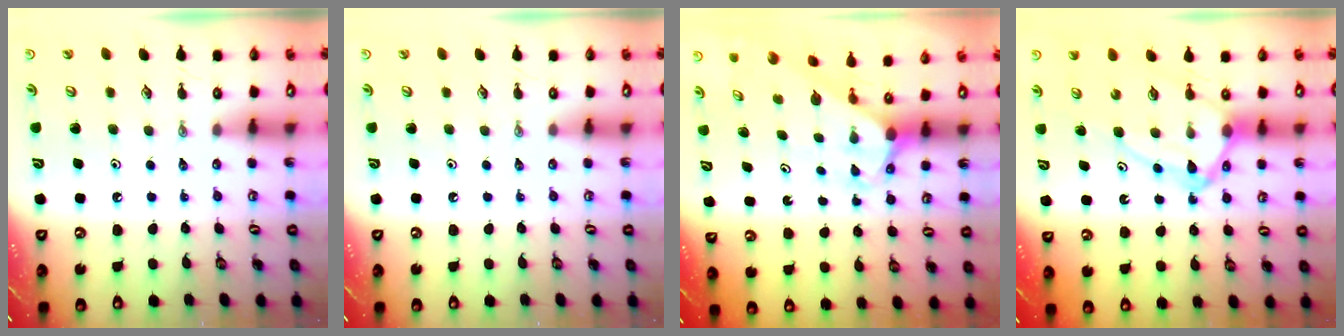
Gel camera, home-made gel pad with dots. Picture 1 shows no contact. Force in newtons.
{"total": 0.0}
{"total": 2.8, "press": 2.8, "slide": 0.2}
{"total": 10.6, "press": 10.5, "slide": 1.2}